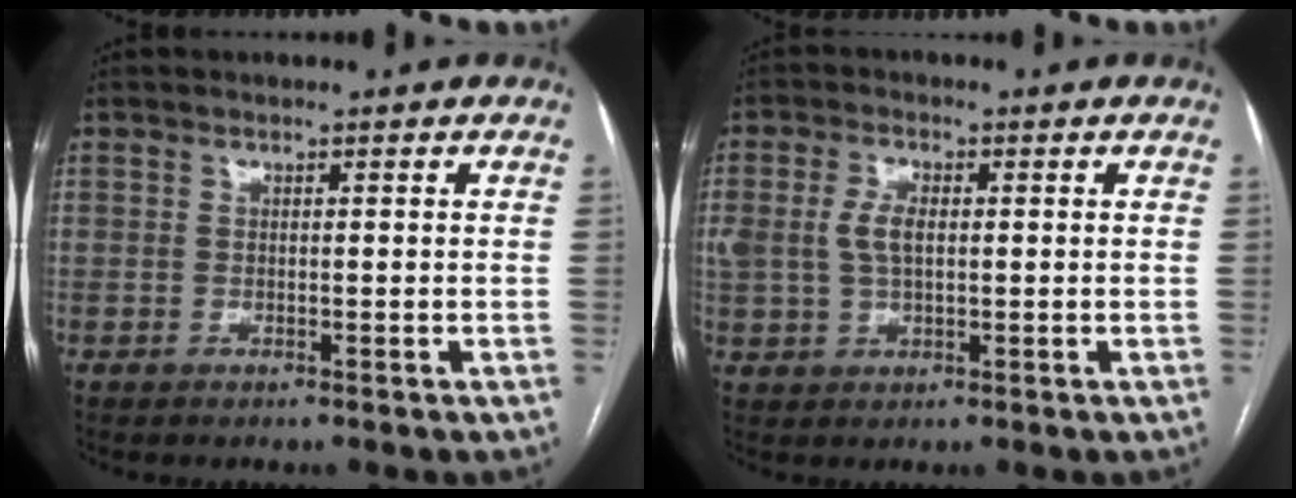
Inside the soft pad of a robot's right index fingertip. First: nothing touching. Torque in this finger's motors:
{"motor_torque": [1.08, 0.41, 0.62, 0.16]}